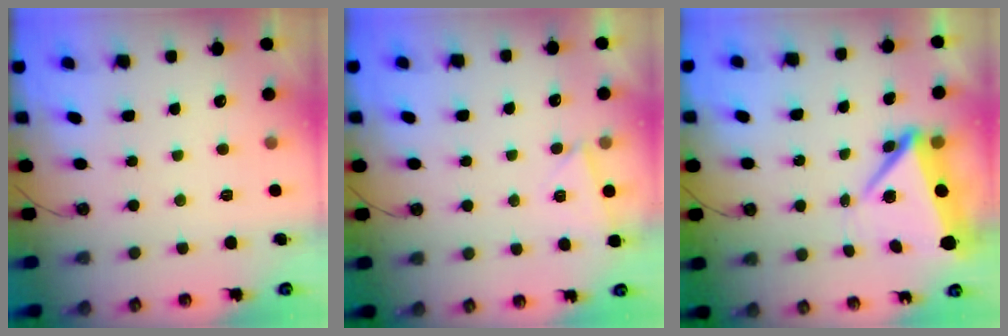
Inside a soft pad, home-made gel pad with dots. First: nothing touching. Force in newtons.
{"total": 2.6, "press": 1.5, "slide": 2.1}
{"total": 7.0, "press": 6.9, "slide": 1.3}